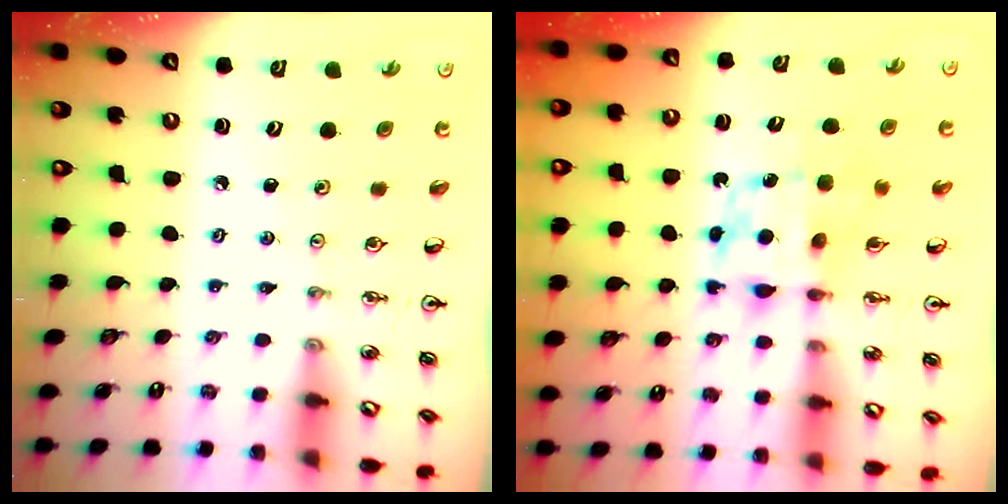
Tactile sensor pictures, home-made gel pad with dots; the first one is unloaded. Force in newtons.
{"total": 6.6, "press": 6.6, "slide": 0.4}